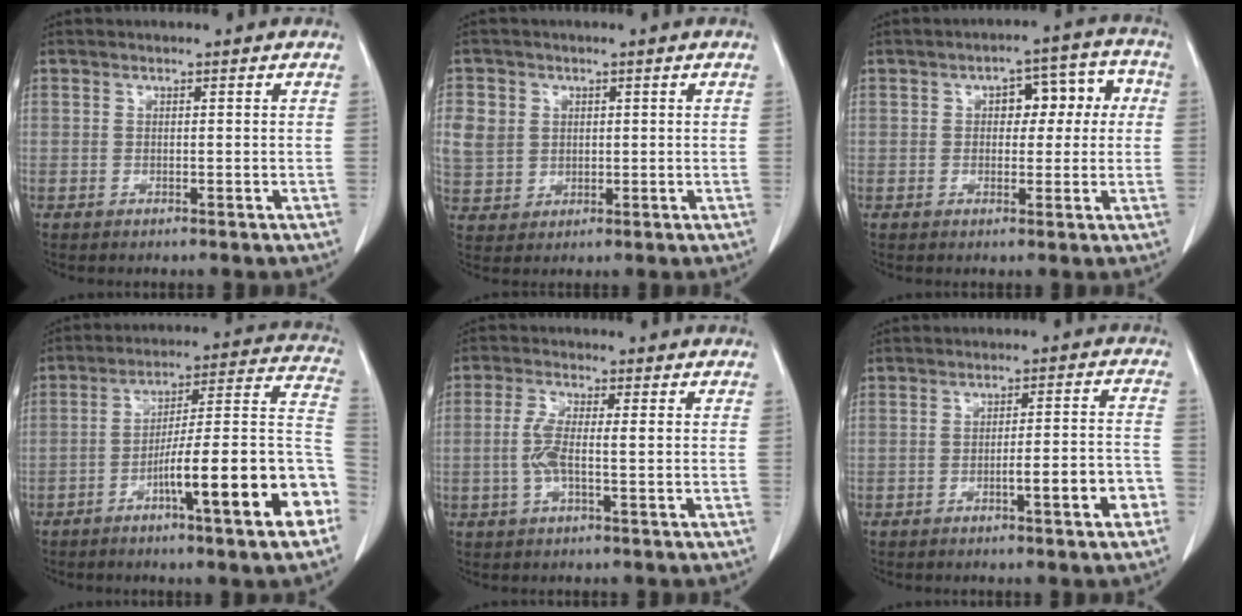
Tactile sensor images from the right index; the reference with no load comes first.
{"total": 7.6, "force": [1.7, 6.9, 2.6], "torque": [-0.071, 0.015, 0.047]}
{"total": 7.1, "force": [1.0, 3.8, 5.9], "torque": [-0.066, 0.040, 0.015]}
{"total": 19.4, "force": [-8.0, 1.2, 17.6], "torque": [-0.200, 0.021, -0.117]}
{"total": 4.3, "force": [-0.2, 0.9, 4.2], "torque": [-0.102, 0.009, -0.006]}
{"total": 6.2, "force": [-2.9, 0.5, 5.5], "torque": [-0.071, 0.016, -0.035]}